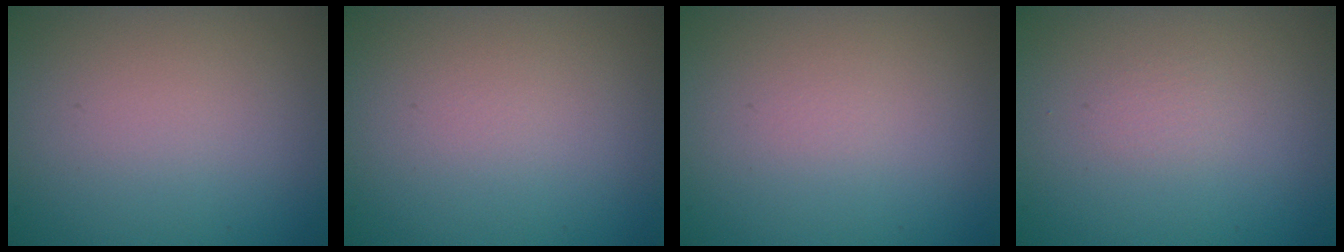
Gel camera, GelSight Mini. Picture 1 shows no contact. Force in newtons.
{"total": 0.0}
{"total": 0.0}
{"total": 0.5, "press": 0.5, "slide": 0.0}